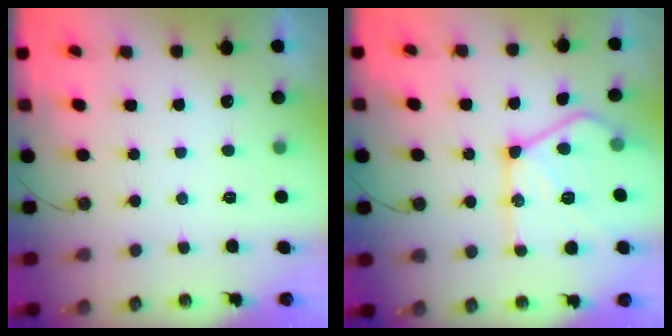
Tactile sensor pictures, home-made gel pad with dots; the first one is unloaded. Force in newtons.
{"total": 19.1, "press": 19.1, "slide": 1.0}